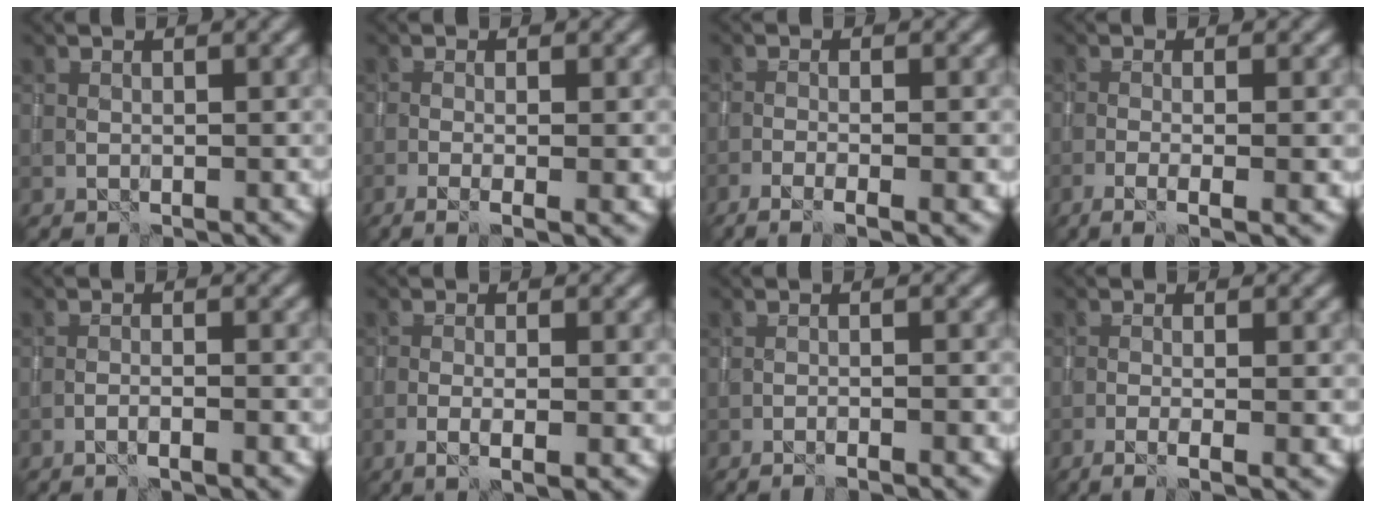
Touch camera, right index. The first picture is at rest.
{"total": 3.8, "force": [-1.0, 1.2, 3.5], "torque": [-0.050, -0.004, -0.019]}
{"total": 4.6, "force": [-2.2, 1.3, 3.8], "torque": [-0.053, 0.001, -0.039]}
{"total": 4.8, "force": [-1.4, 1.4, 4.4], "torque": [-0.061, -0.005, -0.028]}
{"total": 2.3, "force": [-1.4, 0.4, 1.8], "torque": [-0.033, 0.015, -0.027]}
{"total": 3.4, "force": [-1.1, 0.9, 3.1], "torque": [-0.052, -0.003, -0.023]}
{"total": 3.3, "force": [-1.6, 0.8, 2.8], "torque": [-0.023, 0.018, -0.031]}
{"total": 4.0, "force": [-1.2, 1.2, 3.6], "torque": [-0.050, -0.003, -0.026]}